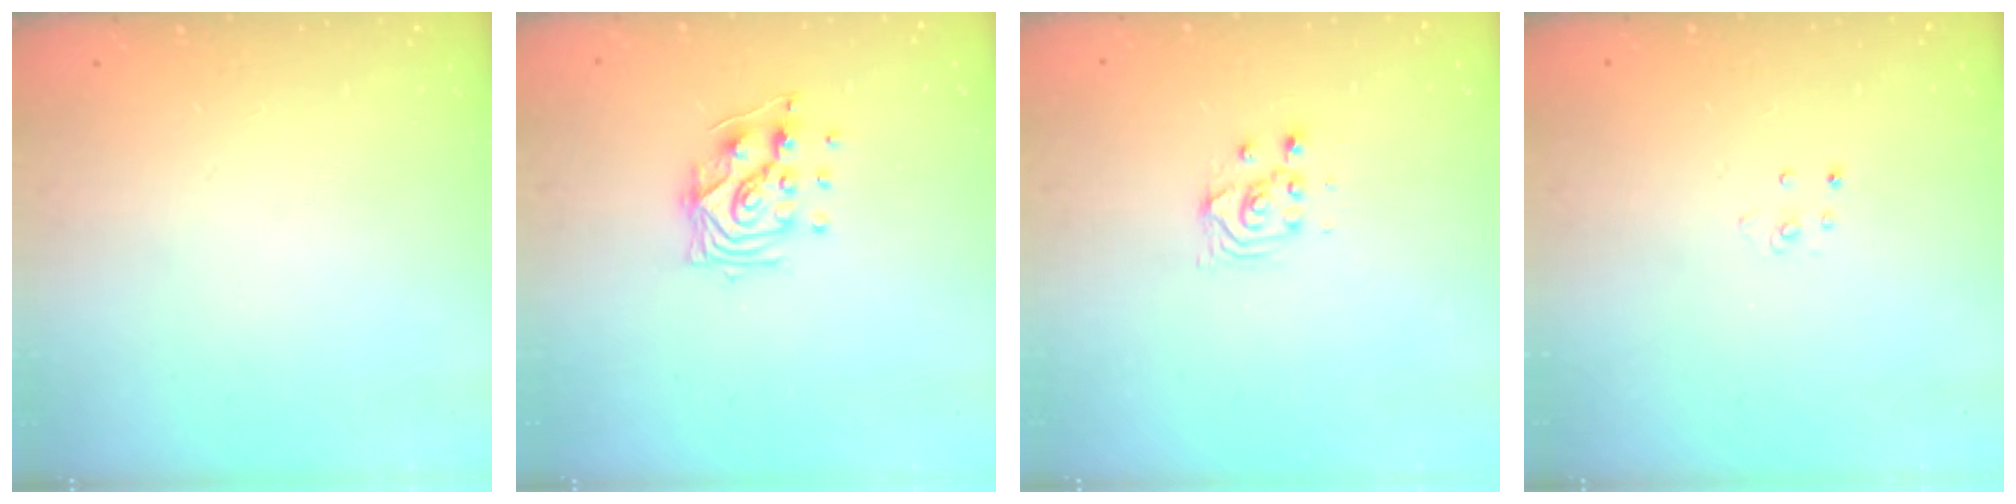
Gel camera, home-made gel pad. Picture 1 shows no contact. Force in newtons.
{"total": 10.2, "press": 10.2, "slide": 1.2}
{"total": 2.8, "press": 2.8, "slide": 0.1}
{"total": 3.1, "press": 3.1, "slide": 0.2}